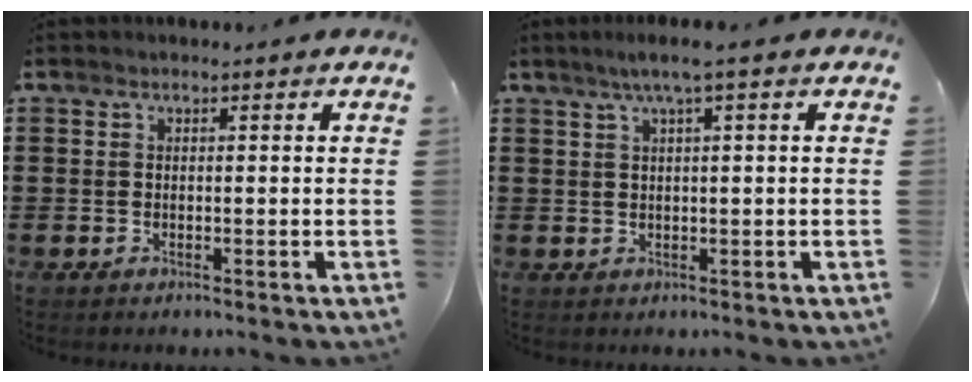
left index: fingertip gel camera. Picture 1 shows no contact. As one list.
[{"total": 2.6, "force": [1.0, -0.2, 2.3], "torque": [-0.044, -0.002, 0.017]}]